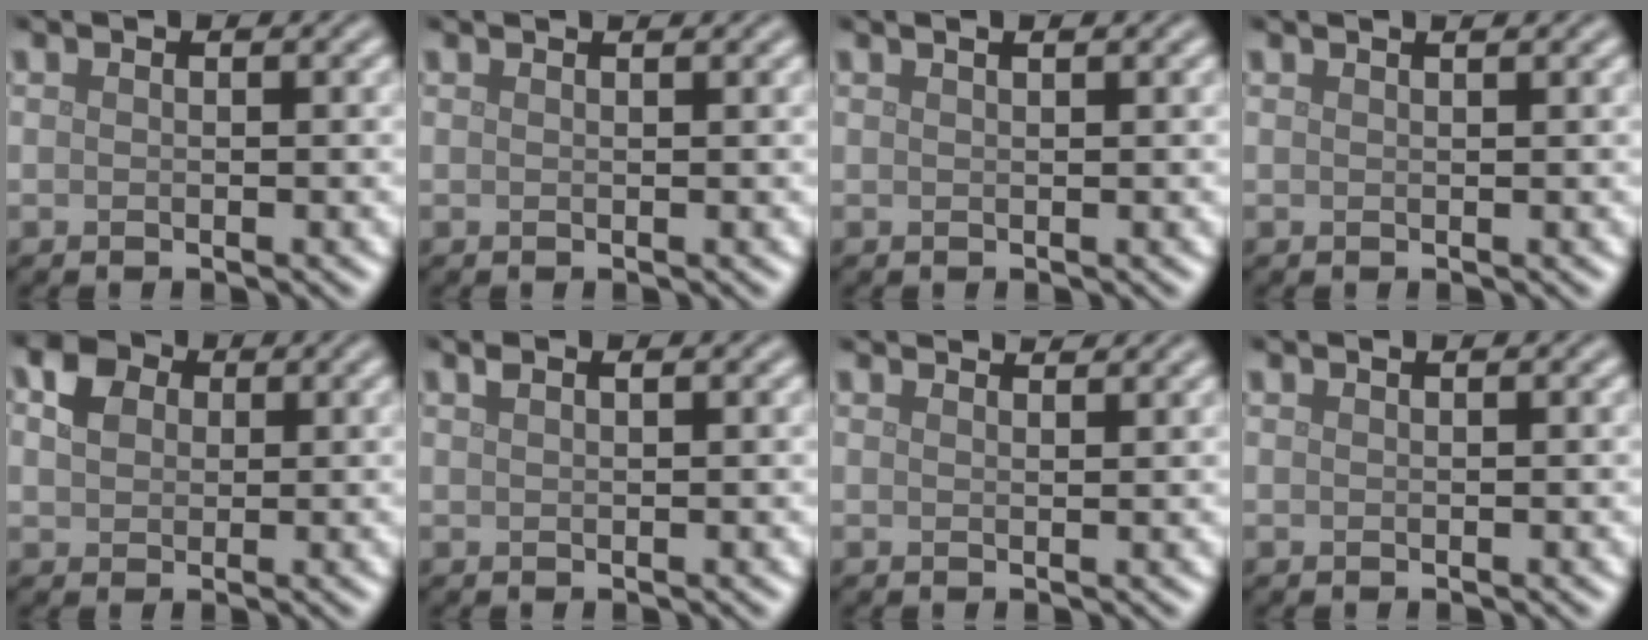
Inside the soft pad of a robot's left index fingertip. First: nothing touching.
{"total": 1.1, "force": [0.9, 0.3, 0.5], "torque": [-0.005, -0.001, 0.004]}
{"total": 1.2, "force": [0.8, 0.4, 0.8], "torque": [-0.005, -0.002, 0.005]}
{"total": 1.4, "force": [1.0, 0.5, 0.8], "torque": [-0.005, 0.001, 0.002]}
{"total": 3.1, "force": [1.0, 2.5, 1.6], "torque": [-0.035, 0.005, 0.013]}
{"total": 1.2, "force": [0.8, 0.3, 0.7], "torque": [-0.014, 0.005, 0.014]}
{"total": 3.0, "force": [2.8, 0.6, 1.1], "torque": [-0.006, 0.007, 0.019]}
{"total": 0.5, "force": [0.4, 0.1, 0.3], "torque": [-0.004, 0.002, 0.005]}